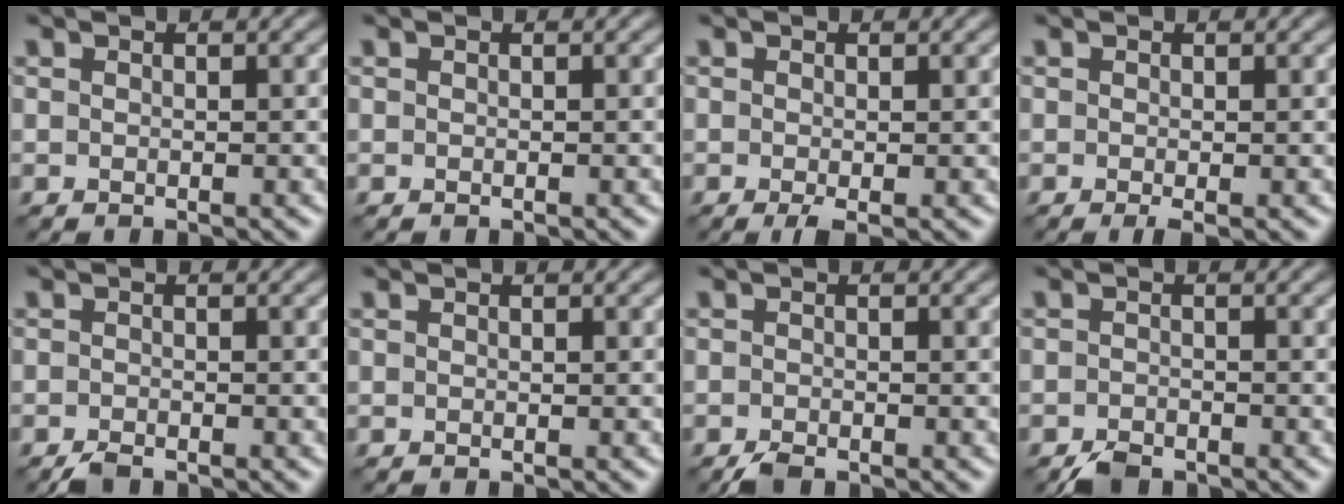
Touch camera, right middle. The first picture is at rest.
{"total": 0.0}
{"total": 1.2, "force": [-0.5, 0.2, 1.1], "torque": [-0.022, -0.005, -0.009]}
{"total": 1.0, "force": [-0.4, 0.0, 0.9], "torque": [-0.018, -0.006, -0.006]}
{"total": 1.5, "force": [-1.3, 0.3, 0.7], "torque": [-0.016, -0.001, -0.028]}
{"total": 0.0}
{"total": 1.5, "force": [-1.3, 0.4, 0.7], "torque": [-0.018, -0.002, -0.028]}
{"total": 2.1, "force": [-1.7, 0.8, 0.7], "torque": [-0.015, 0.000, -0.036]}